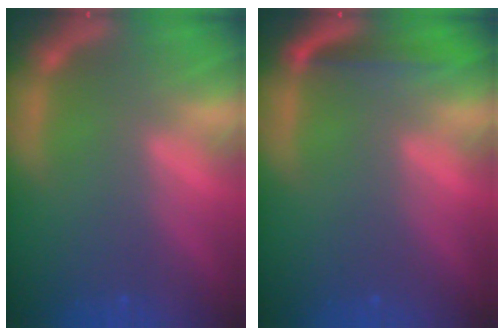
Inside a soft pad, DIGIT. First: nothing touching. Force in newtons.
{"total": 2.5}